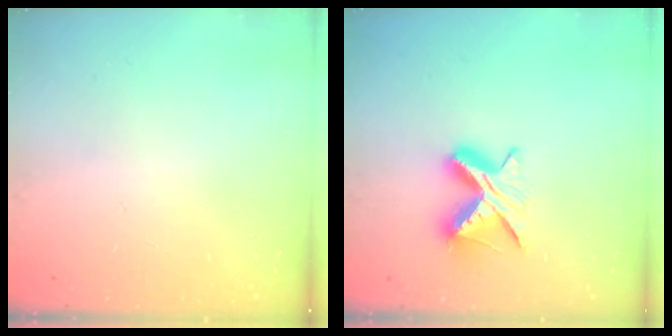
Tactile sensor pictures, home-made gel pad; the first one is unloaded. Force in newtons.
{"total": 9.1, "press": 9.0, "slide": 1.0}